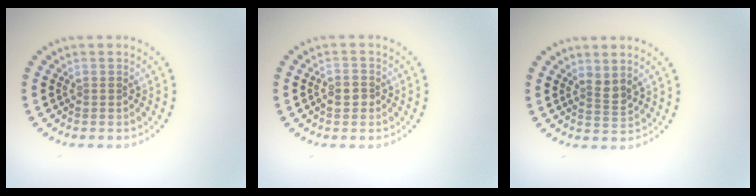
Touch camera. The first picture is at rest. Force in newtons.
{"total": 1.6, "press": 1.6, "slide": 0.3}
{"total": 1.6, "press": 1.1, "slide": 1.1}